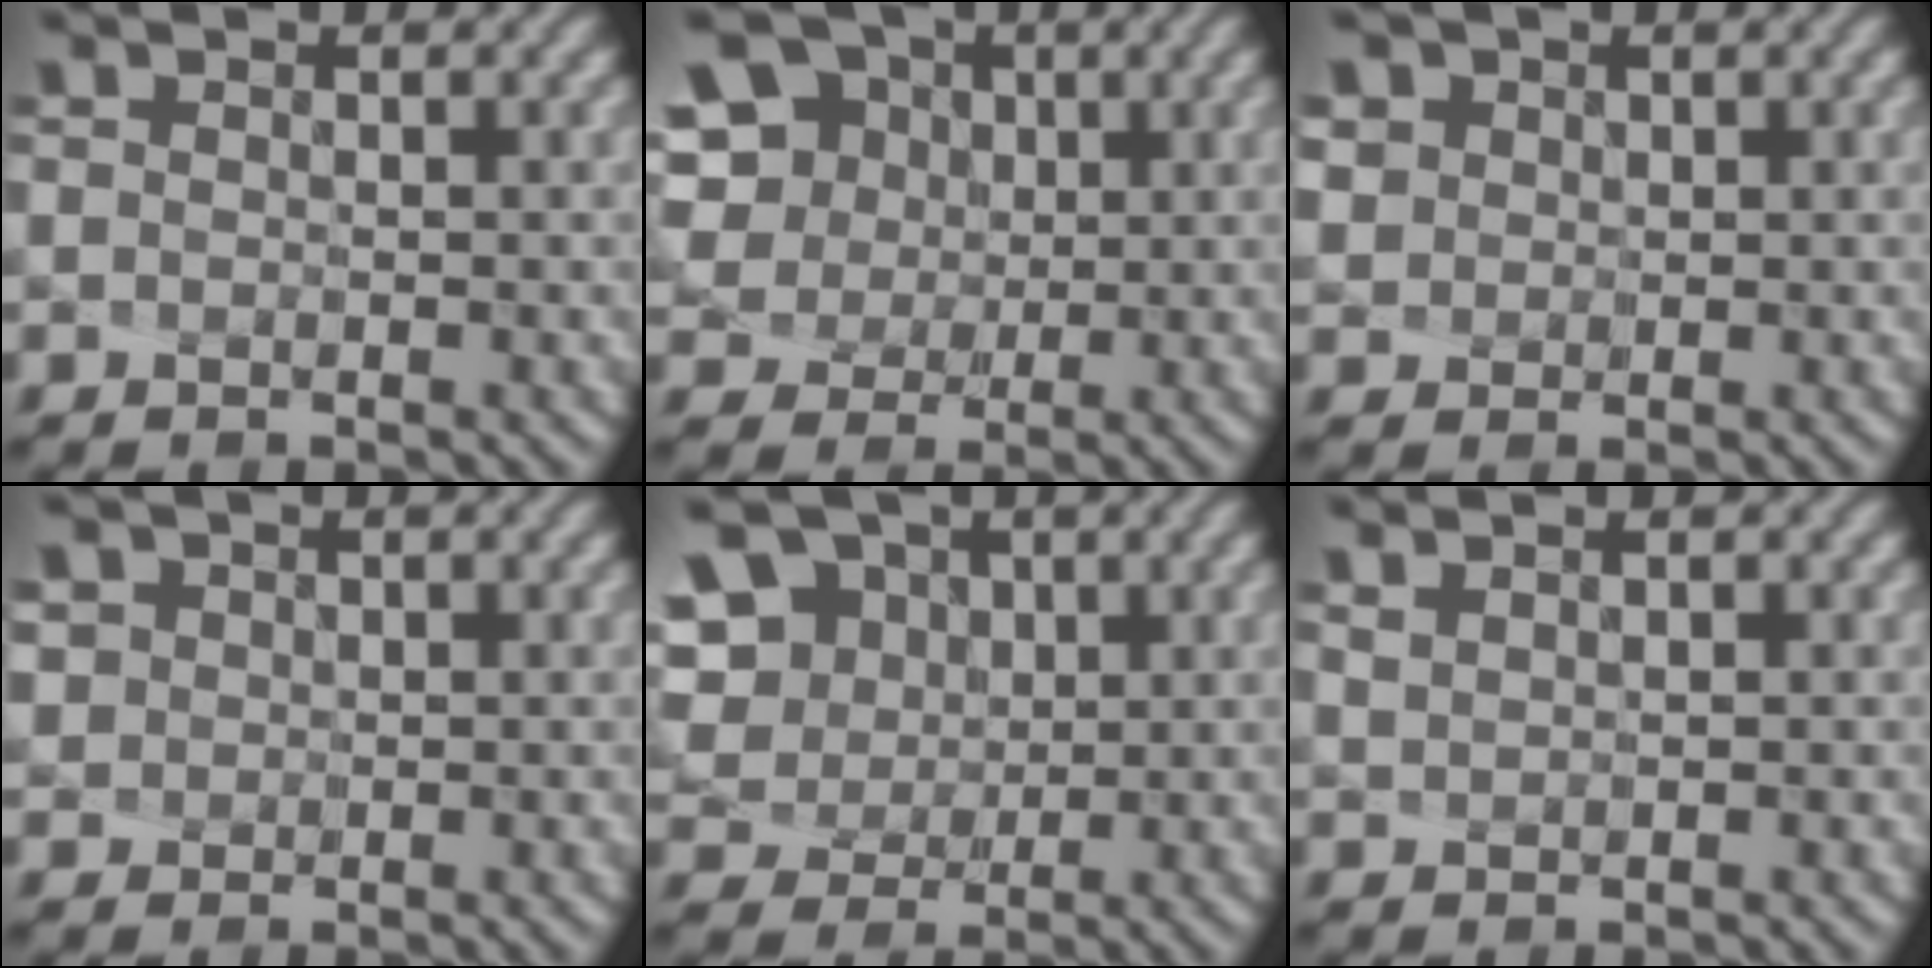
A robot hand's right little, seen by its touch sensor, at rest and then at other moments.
{"total": 6.5, "force": [2.5, 5.0, 3.3], "torque": [-0.086, 0.016, 0.048]}
{"total": 3.7, "force": [1.9, 3.0, 1.0], "torque": [-0.037, 0.004, 0.043]}
{"total": 3.4, "force": [1.7, 2.8, 1.0], "torque": [-0.025, 0.009, 0.028]}
{"total": 8.3, "force": [4.0, 6.1, 4.0], "torque": [-0.094, 0.015, 0.075]}
{"total": 1.4, "force": [1.2, 0.5, 0.5], "torque": [-0.033, 0.008, 0.036]}